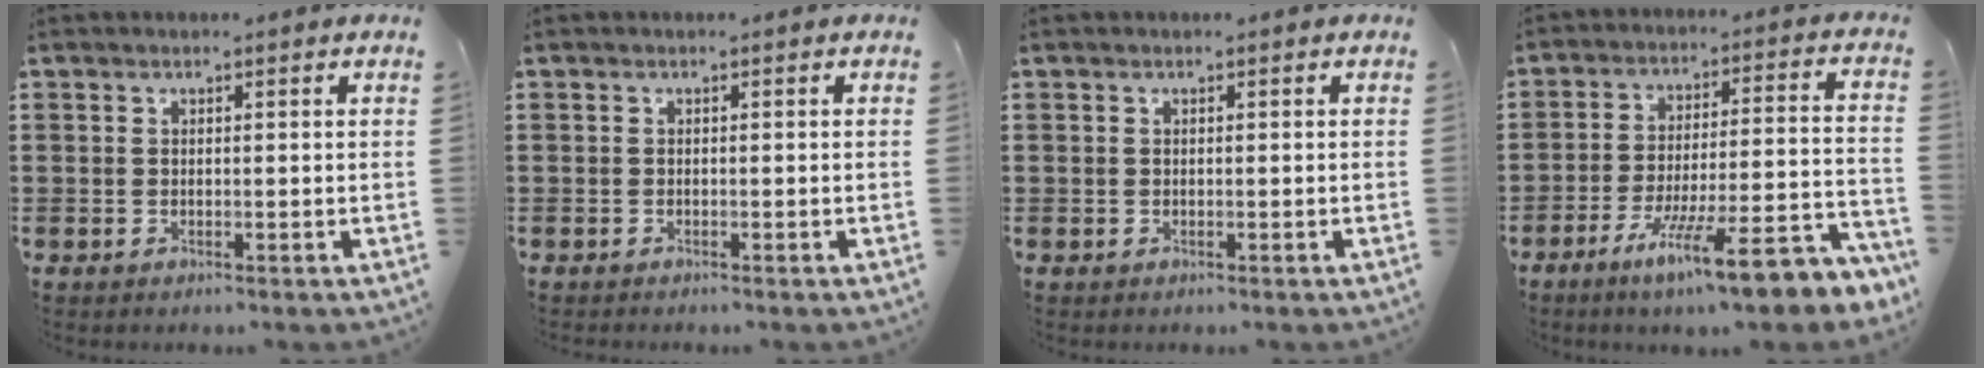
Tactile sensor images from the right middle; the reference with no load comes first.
{"total": 0.0}
{"total": 0.0}
{"total": 12.1, "force": [-8.9, 1.2, 8.1], "torque": [-0.132, 0.016, -0.161]}